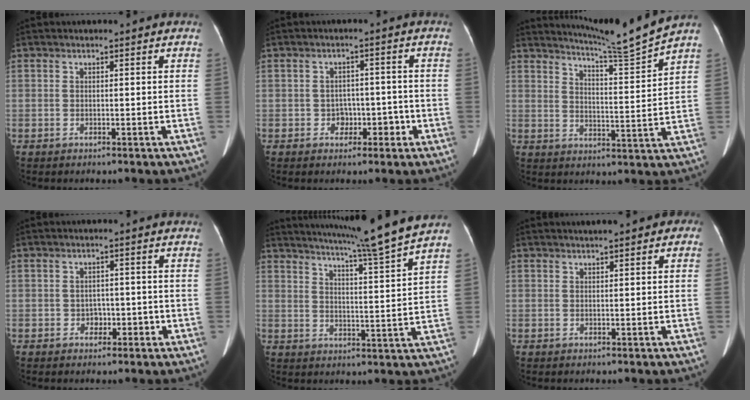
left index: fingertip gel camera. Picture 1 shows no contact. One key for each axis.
{"total": 3.4, "fx": -1.3, "fy": 2.7, "fz": 1.6, "tx": -0.015, "ty": 0.015, "tz": -0.012}
{"total": 9.3, "fx": 8.6, "fy": -3.1, "fz": 1.6, "tx": -0.044, "ty": -0.054, "tz": 0.140}
{"total": 2.3, "fx": -0.8, "fy": 1.8, "fz": 1.0, "tx": -0.010, "ty": 0.010, "tz": -0.008}
{"total": 12.6, "fx": 11.0, "fy": -2.9, "fz": 5.4, "tx": -0.093, "ty": -0.034, "tz": 0.157}
{"total": 3.2, "fx": 1.6, "fy": 1.0, "fz": 2.6, "tx": -0.035, "ty": 0.017, "tz": 0.018}